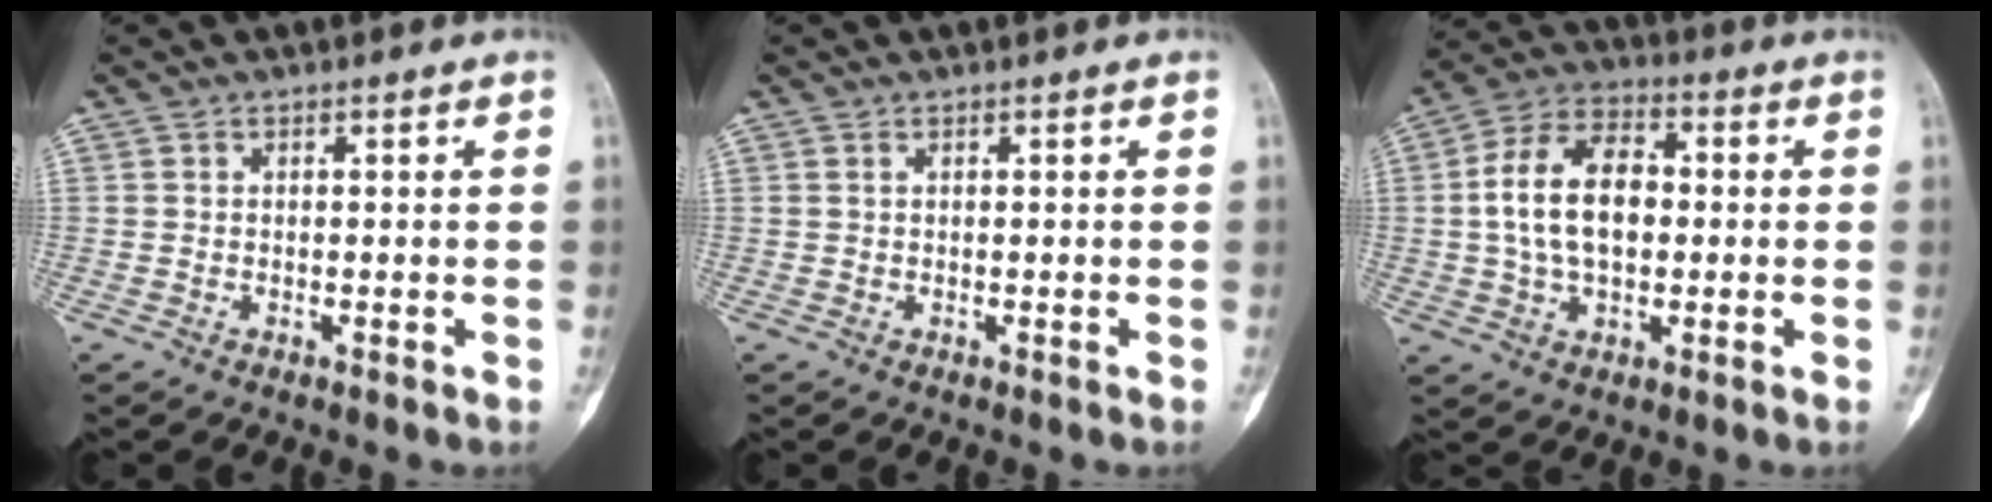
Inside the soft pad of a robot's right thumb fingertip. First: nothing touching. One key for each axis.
{"total": 0.0}
{"total": 13.7, "fx": 0.6, "fy": 8.4, "fz": 10.8, "tx": -0.187, "ty": 0.023, "tz": 0.004}